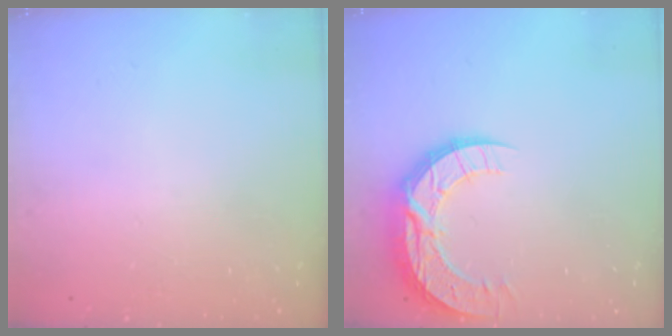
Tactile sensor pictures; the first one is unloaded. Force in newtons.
{"total": 12.9, "press": 12.9, "slide": 1.1}